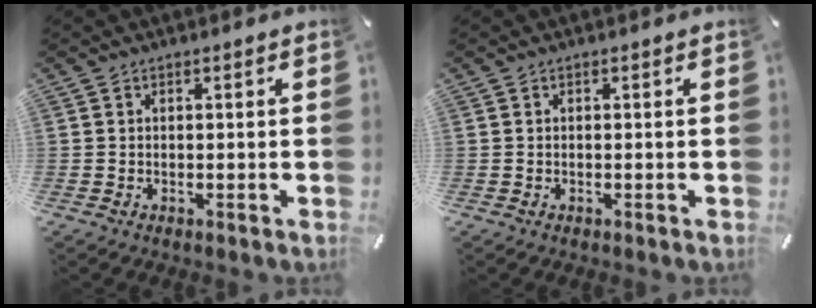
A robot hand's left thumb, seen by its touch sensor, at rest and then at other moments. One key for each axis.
{"total": 0.0}